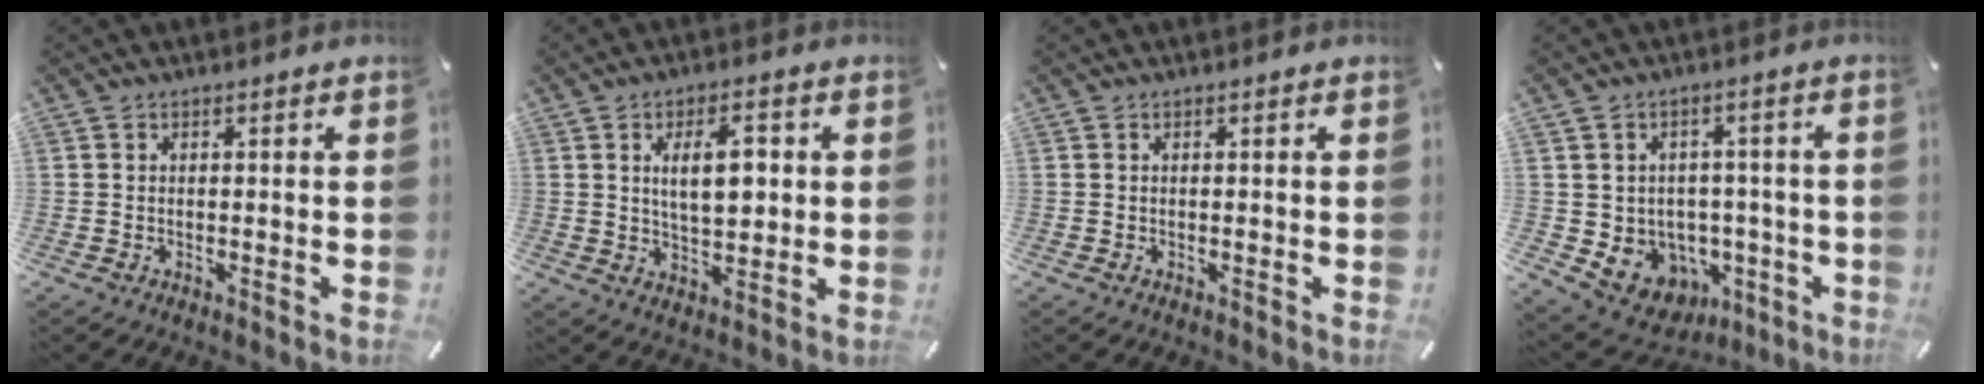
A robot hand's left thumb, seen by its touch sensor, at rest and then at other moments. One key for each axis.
{"total": 9.2, "fx": 2.0, "fy": 4.9, "fz": 7.5, "tx": -0.126, "ty": 0.000, "tz": 0.026}
{"total": 0.0}
{"total": 7.5, "fx": -1.5, "fy": 7.2, "fz": 1.7, "tx": -0.029, "ty": -0.012, "tz": -0.015}